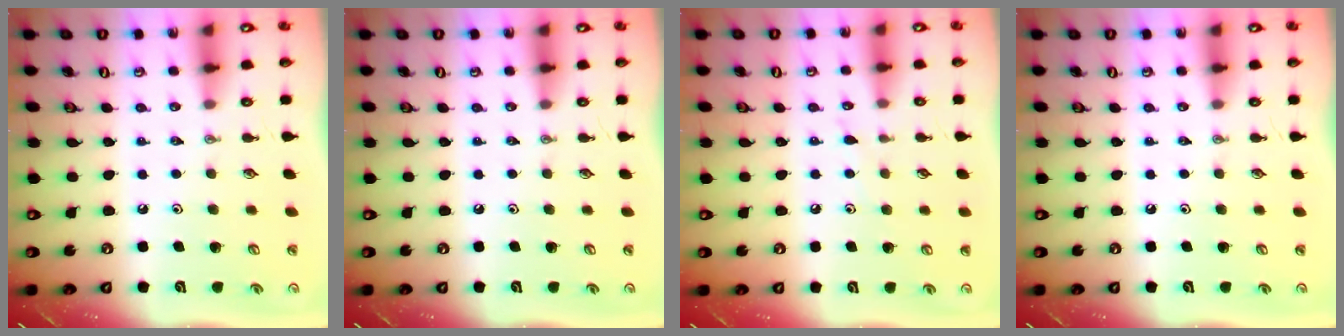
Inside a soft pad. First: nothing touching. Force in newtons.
{"total": 0.0}
{"total": 5.0, "press": 4.9, "slide": 0.6}
{"total": 0.0}